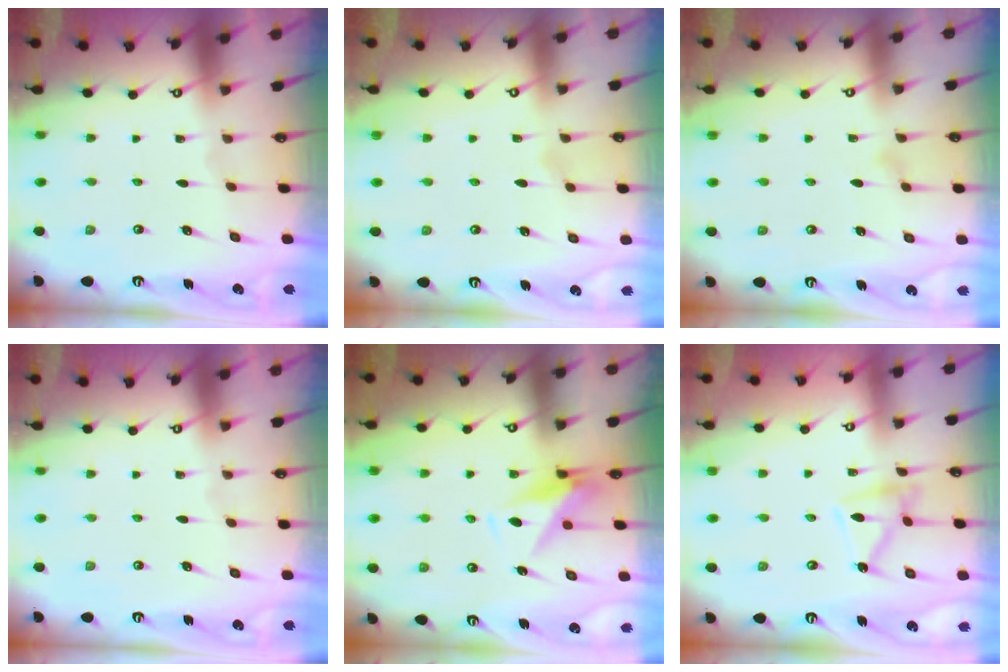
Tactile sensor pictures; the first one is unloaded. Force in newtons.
{"total": 7.5, "press": 7.5, "slide": 0.4}
{"total": 6.8, "press": 6.7, "slide": 0.4}
{"total": 0.0}
{"total": 7.9, "press": 7.7, "slide": 1.7}
{"total": 11.4, "press": 11.4, "slide": 0.4}